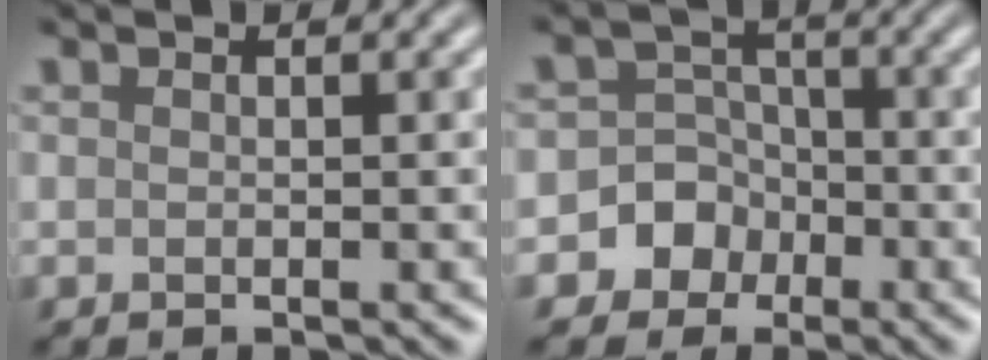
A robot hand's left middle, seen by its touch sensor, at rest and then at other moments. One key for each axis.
{"total": 5.7, "fx": -2.3, "fy": 5.2, "fz": 0.6, "tx": 0.013, "ty": 0.015, "tz": -0.062}